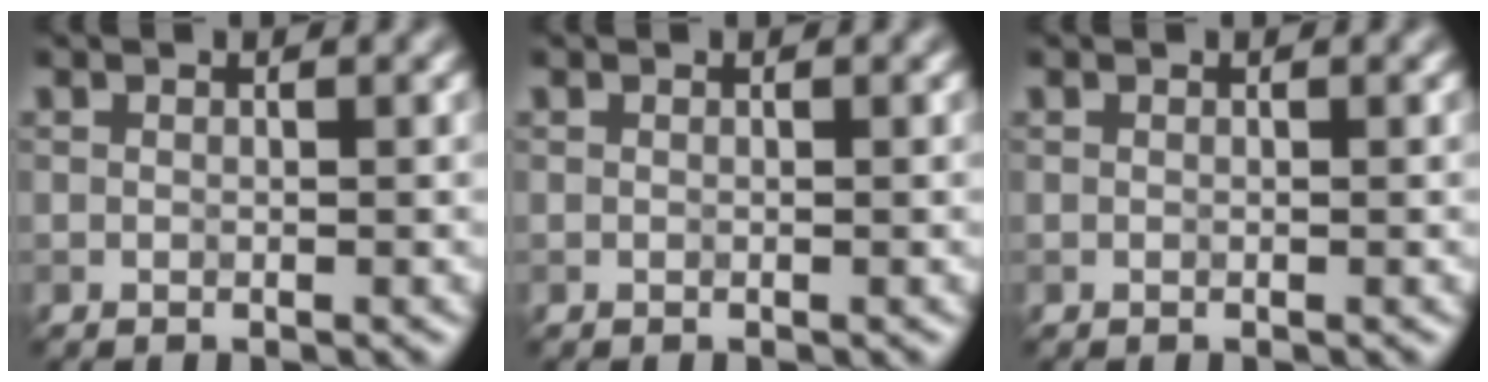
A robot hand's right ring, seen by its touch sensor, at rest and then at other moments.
{"total": 0.0}
{"total": 0.0}